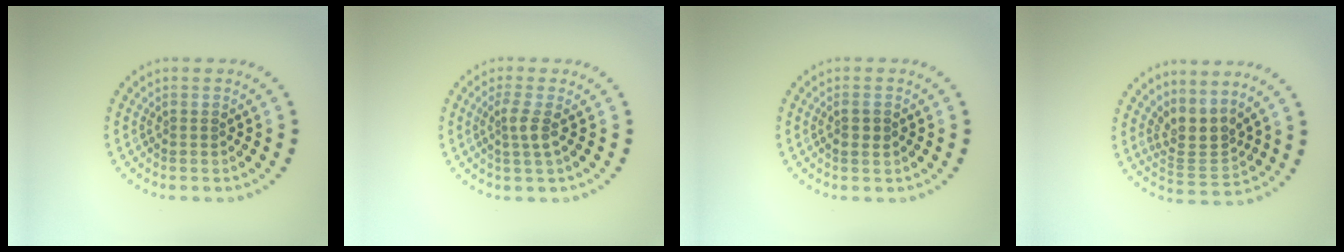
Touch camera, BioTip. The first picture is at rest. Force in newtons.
{"total": 1.9, "press": 1.4, "slide": 1.2}
{"total": 1.2, "press": 1.2, "slide": 0.3}
{"total": 3.0, "press": 2.1, "slide": 2.2}